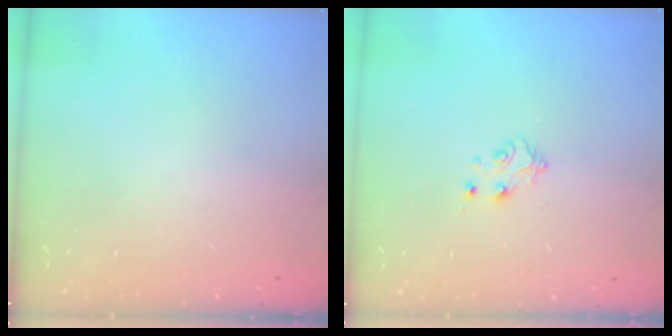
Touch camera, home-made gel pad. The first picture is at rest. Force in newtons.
{"total": 4.4, "press": 4.4, "slide": 0.5}